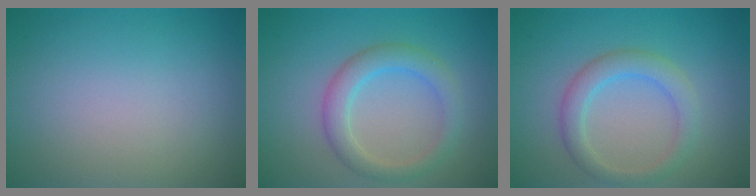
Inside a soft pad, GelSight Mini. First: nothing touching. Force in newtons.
{"total": 3.3, "press": 3.3, "slide": 0.1}
{"total": 3.0, "press": 3.0, "slide": 0.1}